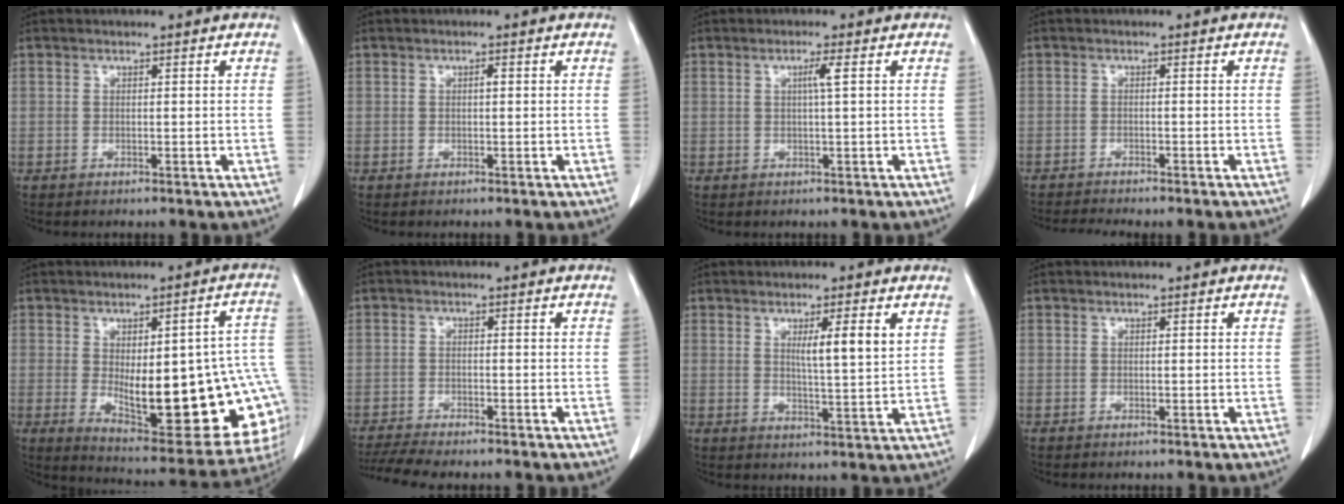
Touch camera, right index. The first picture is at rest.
{"total": 0.6, "force": [0.1, 0.1, 0.6], "torque": [-0.011, 0.001, 0.000]}
{"total": 1.9, "force": [0.4, -0.4, 1.8], "torque": [-0.034, 0.000, 0.006]}
{"total": 5.1, "force": [-4.7, 0.2, 2.1], "torque": [-0.024, -0.004, -0.066]}
{"total": 23.7, "force": [-3.1, 7.7, 22.2], "torque": [-0.218, 0.012, -0.013]}
{"total": 6.7, "force": [-6.0, 0.4, 3.0], "torque": [-0.044, -0.011, -0.097]}
{"total": 5.5, "force": [2.1, 0.0, 5.0], "torque": [-0.079, -0.005, 0.032]}
{"total": 0.0}